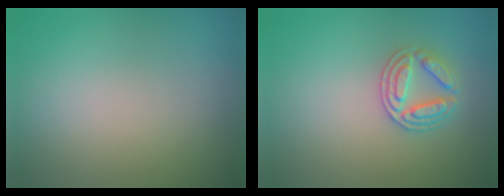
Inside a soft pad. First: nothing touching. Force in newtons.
{"total": 2.7, "press": 2.7, "slide": 0.4}